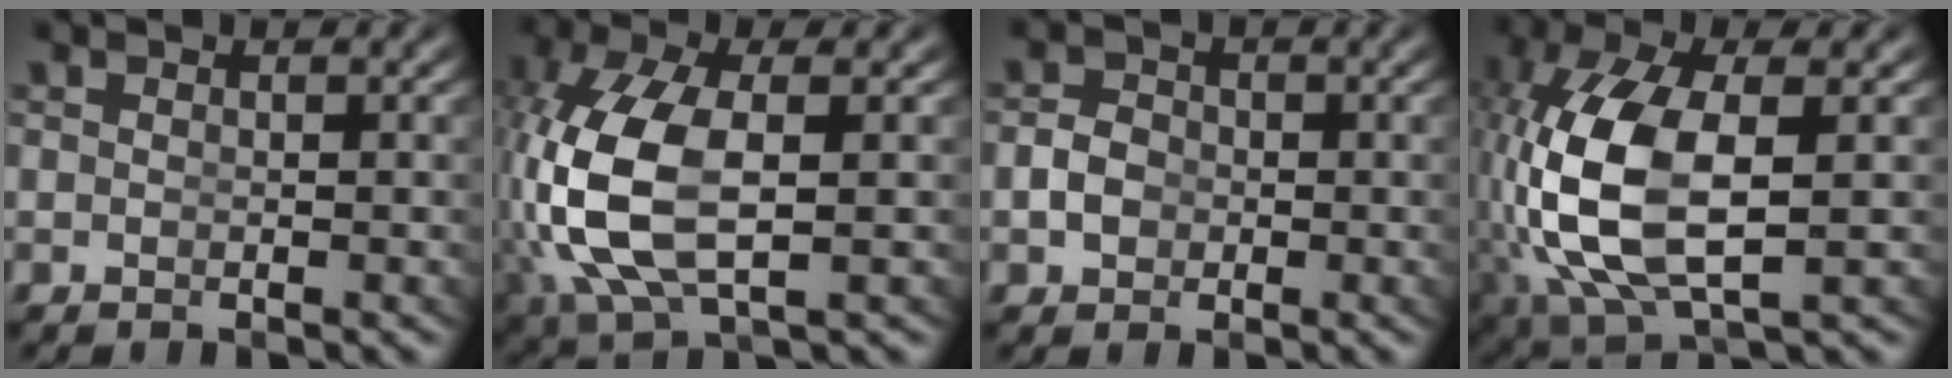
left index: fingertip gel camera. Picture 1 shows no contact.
{"total": 8.1, "force": [0.0, 4.4, 6.8], "torque": [-0.187, -0.027, 0.022]}
{"total": 1.6, "force": [-0.6, 1.3, 0.7], "torque": [-0.014, 0.001, -0.013]}
{"total": 9.3, "force": [-0.2, 4.6, 8.1], "torque": [-0.207, -0.029, 0.020]}